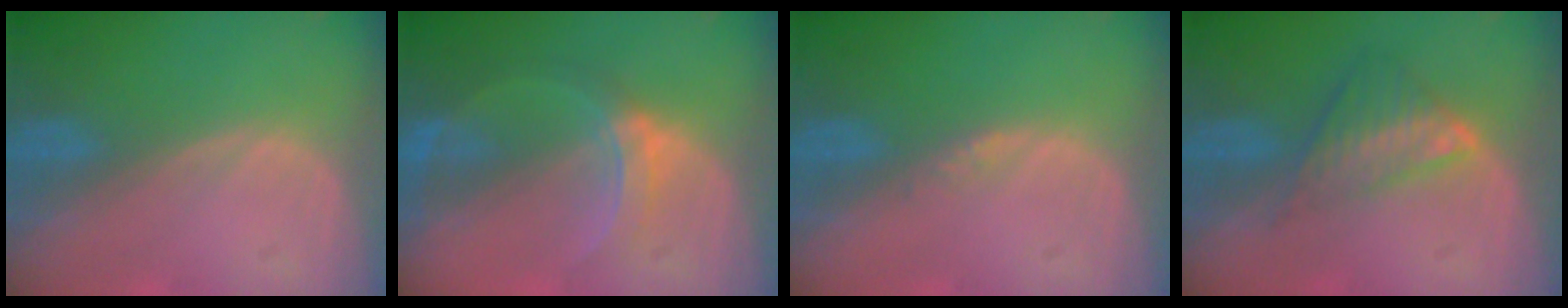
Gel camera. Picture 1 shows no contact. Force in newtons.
{"total": 6.3, "press": 5.6, "slide": 2.8}
{"total": 0.8, "press": 0.8, "slide": 0.1}
{"total": 6.1, "press": 5.3, "slide": 3.1}